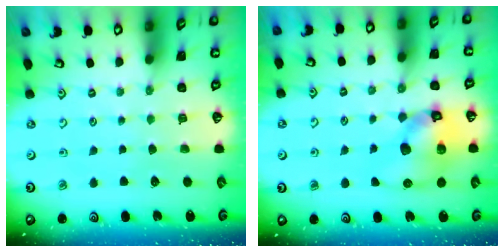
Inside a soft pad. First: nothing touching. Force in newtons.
{"total": 12.5, "press": 12.3, "slide": 1.7}